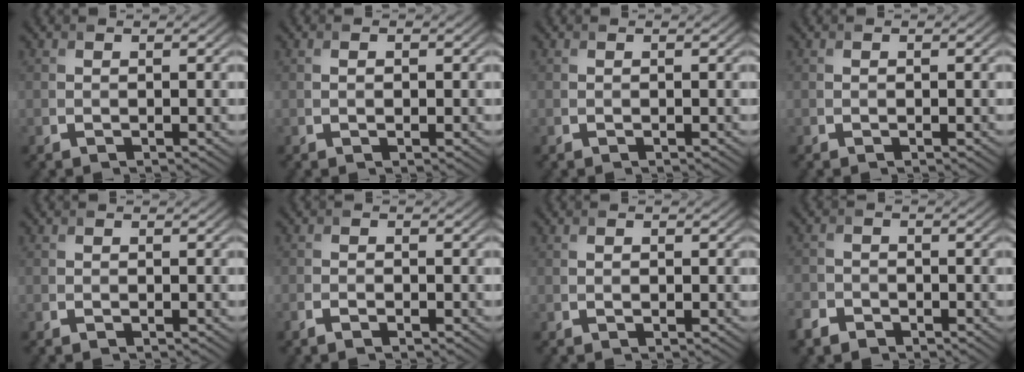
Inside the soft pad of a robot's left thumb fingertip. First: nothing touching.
{"total": 1.0, "force": [0.1, 0.5, 0.9], "torque": [-0.013, -0.004, 0.006]}
{"total": 0.0}
{"total": 0.0}
{"total": 0.0}
{"total": 1.6, "force": [-1.2, 0.6, 0.9], "torque": [-0.022, -0.002, -0.025]}
{"total": 0.7, "force": [0.0, 0.3, 0.6], "torque": [-0.012, -0.001, 0.001]}
{"total": 3.2, "force": [-2.3, 2.0, 1.0], "torque": [-0.027, -0.006, -0.056]}